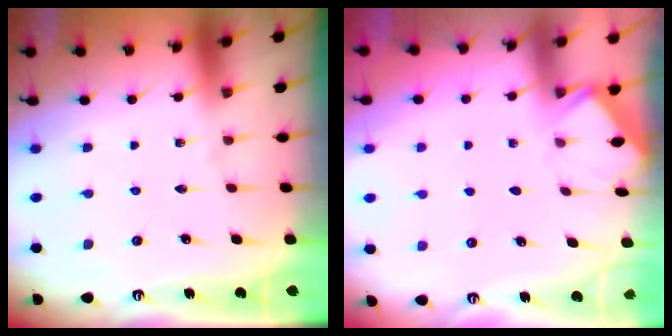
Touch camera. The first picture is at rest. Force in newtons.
{"total": 1.6, "press": 1.6, "slide": 0.1}